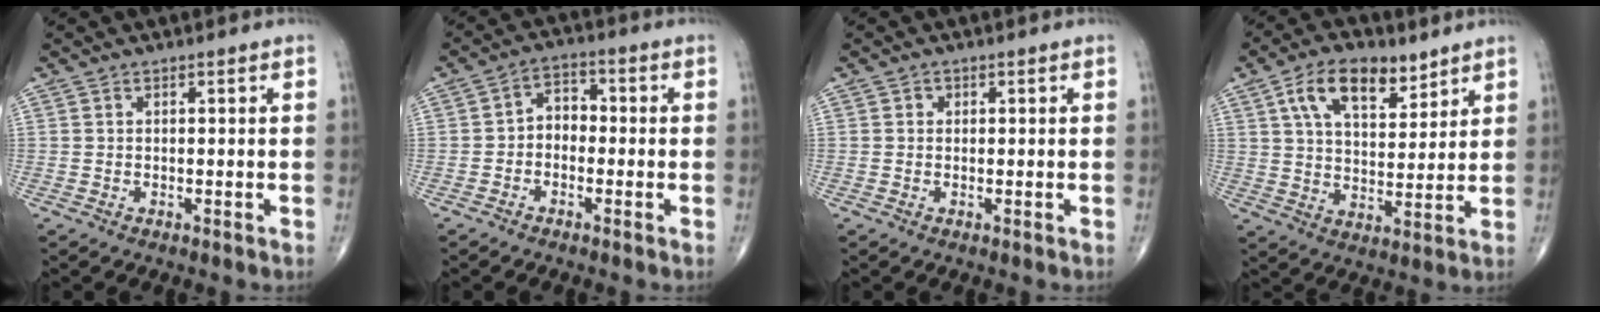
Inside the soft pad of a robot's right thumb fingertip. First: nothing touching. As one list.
[{"total": 4.5, "force": [-1.0, 3.4, 2.9], "torque": [-0.028, 0.024, -0.031]}, {"total": 0.7, "force": [0.1, 0.7, 0.2], "torque": [0.005, 0.002, 0.001]}, {"total": 12.4, "force": [6.7, 6.4, 8.2], "torque": [-0.118, -0.027, 0.120]}]